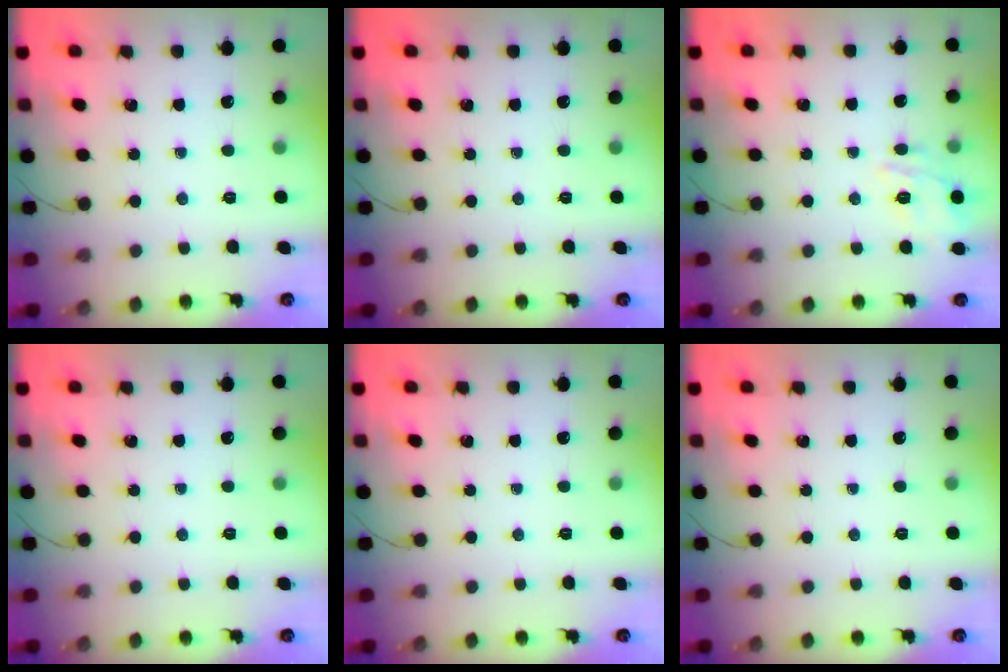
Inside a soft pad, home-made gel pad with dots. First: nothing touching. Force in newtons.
{"total": 0.0}
{"total": 11.2, "press": 11.2, "slide": 0.8}
{"total": 0.0}
{"total": 0.0}
{"total": 0.0}